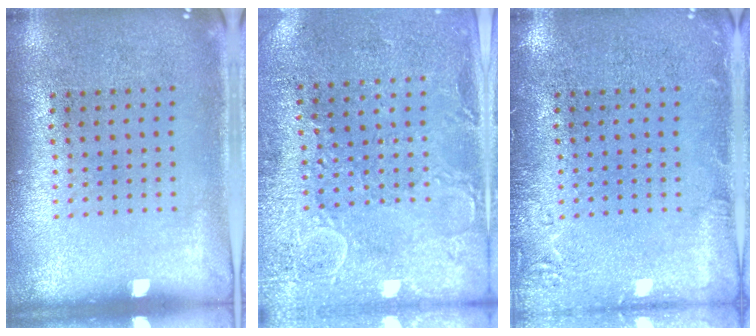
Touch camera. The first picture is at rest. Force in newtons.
{"total": 2.9, "press": 2.6, "slide": 1.2}
{"total": 1.9, "press": 1.8, "slide": 0.3}